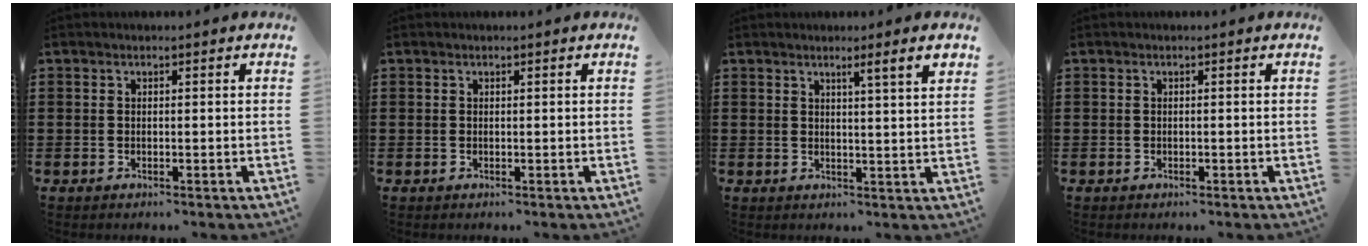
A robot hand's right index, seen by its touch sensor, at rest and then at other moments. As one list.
[{"total": 0.0}, {"total": 2.9, "force": [1.6, -0.6, 2.3], "torque": [-0.033, -0.012, 0.020]}, {"total": 0.0}]